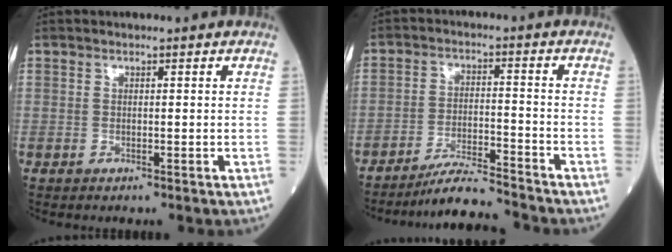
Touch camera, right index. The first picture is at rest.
{"total": 7.7, "force": [-7.3, -0.5, 2.3], "torque": [-0.038, -0.010, -0.130]}